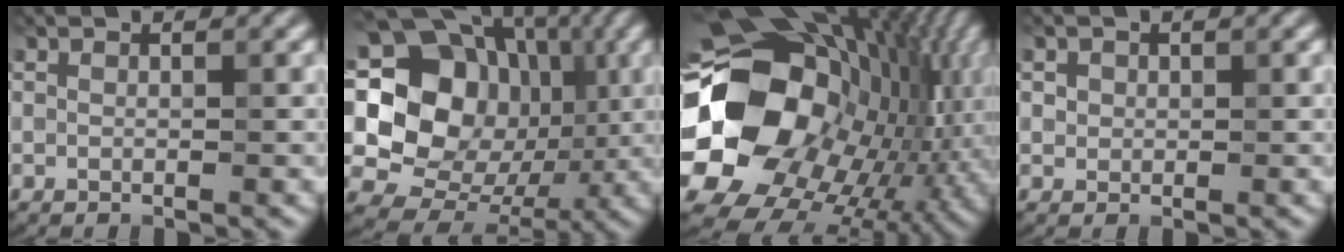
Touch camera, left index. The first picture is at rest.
{"total": 15.1, "force": [2.1, 12.8, 7.8], "torque": [-0.129, 0.012, 0.028]}
{"total": 22.2, "force": [-0.6, 17.5, 13.7], "torque": [-0.258, -0.037, -0.038]}
{"total": 1.1, "force": [0.3, 1.0, 0.3], "torque": [0.001, -0.004, 0.007]}